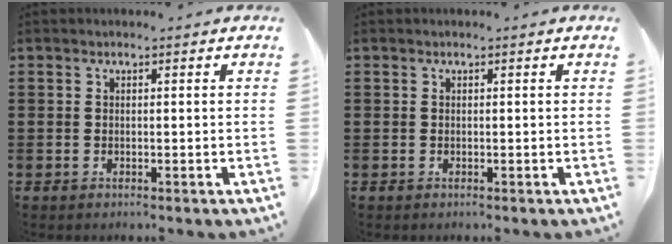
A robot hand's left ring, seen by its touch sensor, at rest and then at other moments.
{"total": 0.0}